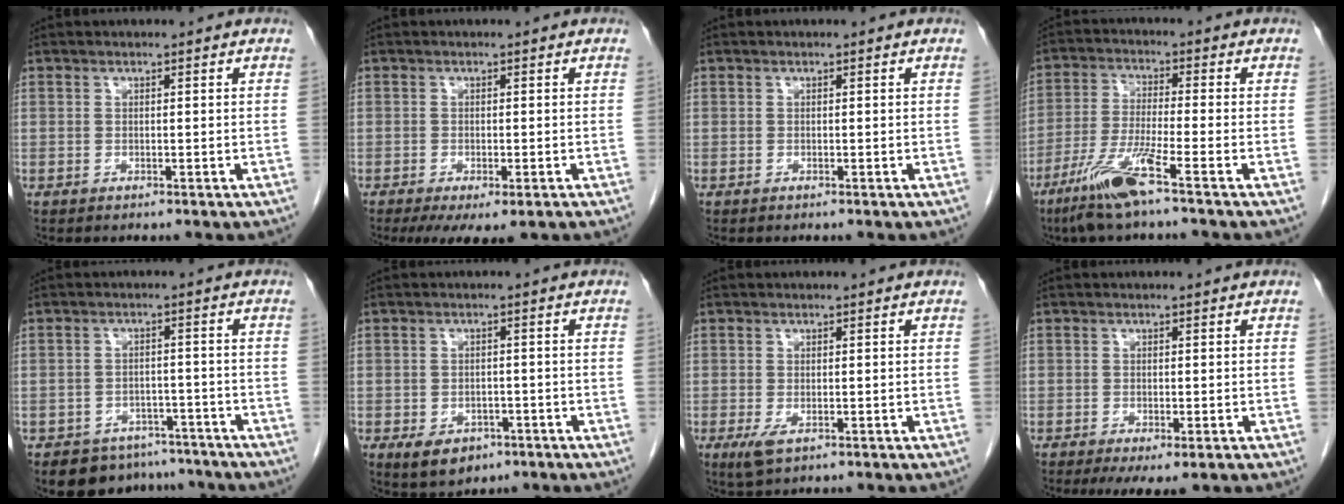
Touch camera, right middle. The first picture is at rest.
{"total": 6.4, "force": [-4.1, 2.1, 4.4], "torque": [-0.061, -0.016, -0.060]}
{"total": 0.0}
{"total": 8.8, "force": [-5.5, -0.8, 6.9], "torque": [-0.145, -0.026, -0.112]}
{"total": 8.1, "force": [-6.8, 4.4, 1.1], "torque": [-0.003, 0.011, -0.089]}
{"total": 5.5, "force": [-3.0, 3.6, 2.8], "torque": [-0.046, -0.002, -0.037]}
{"total": 2.5, "force": [-1.0, 0.9, 2.0], "torque": [-0.043, -0.006, -0.013]}
{"total": 4.4, "force": [-2.6, 1.3, 3.3], "torque": [-0.049, -0.013, -0.036]}